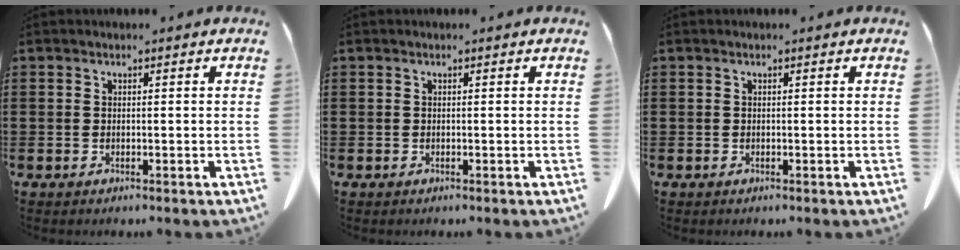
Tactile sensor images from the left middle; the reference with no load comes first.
{"total": 0.0}
{"total": 0.0}